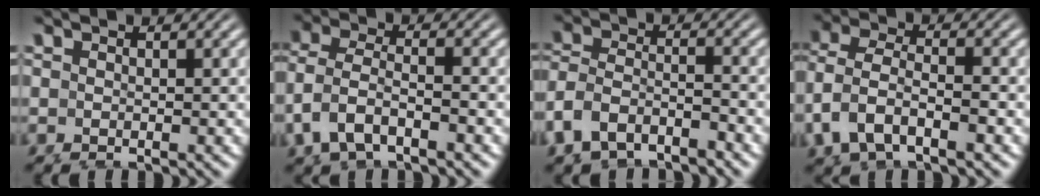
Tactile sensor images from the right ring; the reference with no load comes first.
{"total": 4.3, "force": [0.1, 3.6, 2.4], "torque": [-0.092, -0.034, 0.021]}
{"total": 8.2, "force": [-3.2, 7.2, 2.2], "torque": [-0.092, -0.036, -0.051]}
{"total": 5.0, "force": [0.2, 4.0, 2.9], "torque": [-0.100, -0.034, 0.023]}